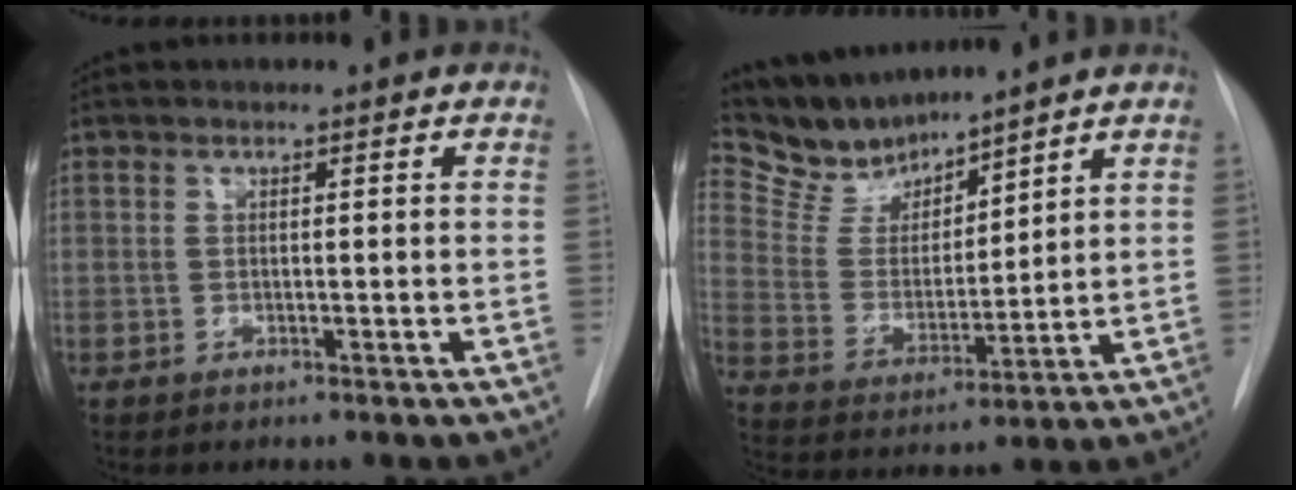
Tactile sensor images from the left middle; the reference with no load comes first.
{"total": 10.0, "force": [9.6, 1.9, 1.8], "torque": [-0.050, 0.009, 0.202]}